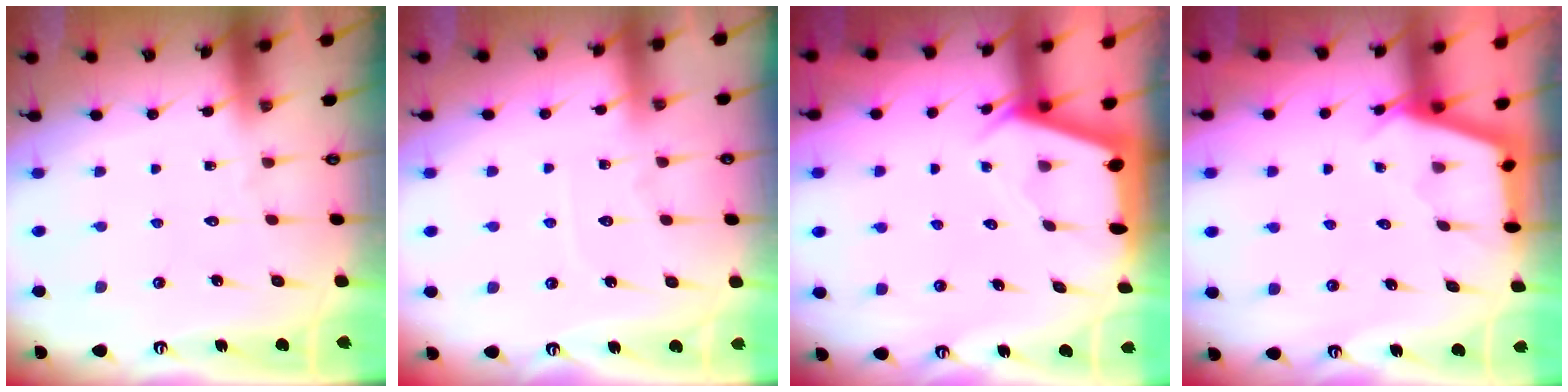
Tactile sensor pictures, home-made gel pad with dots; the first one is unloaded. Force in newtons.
{"total": 3.4, "press": 3.4, "slide": 0.5}
{"total": 2.4, "press": 2.4, "slide": 0.3}
{"total": 2.8, "press": 2.8, "slide": 0.3}